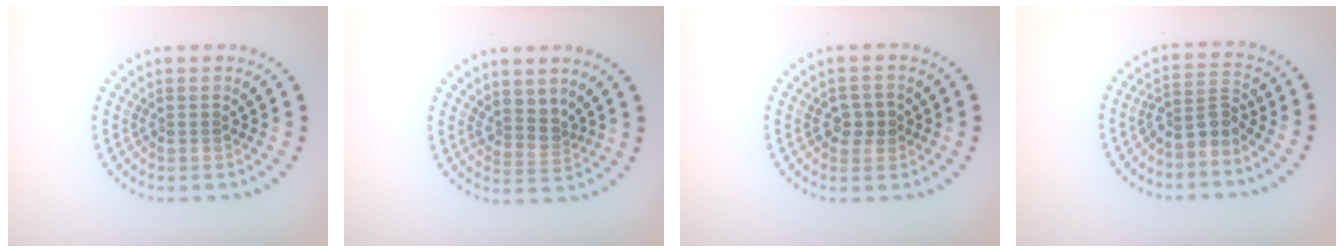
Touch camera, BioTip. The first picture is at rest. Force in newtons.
{"total": 2.1, "press": 1.5, "slide": 1.5}
{"total": 1.9, "press": 1.8, "slide": 0.4}
{"total": 2.8, "press": 2.0, "slide": 2.0}